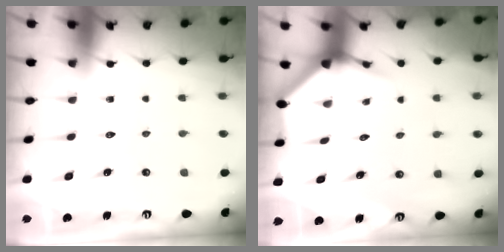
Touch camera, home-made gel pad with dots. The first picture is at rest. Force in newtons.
{"total": 3.7, "press": 3.7, "slide": 0.2}